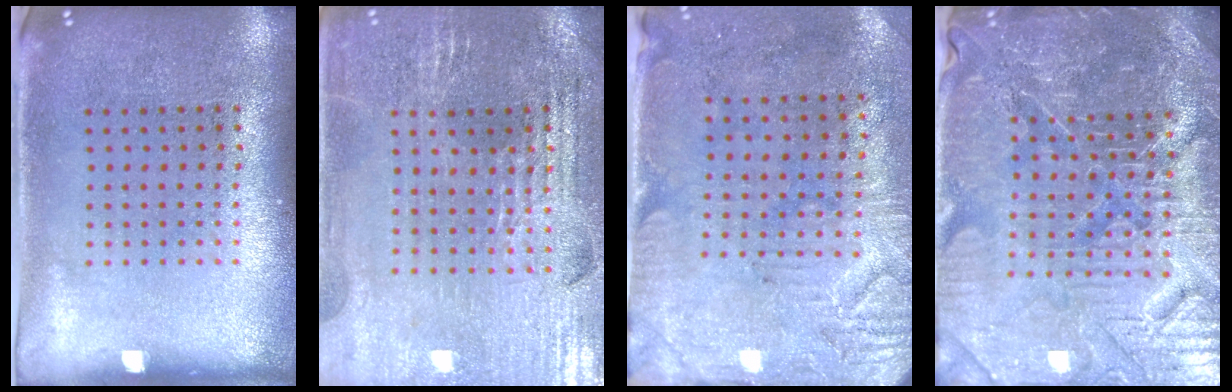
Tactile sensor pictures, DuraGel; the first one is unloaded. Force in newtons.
{"total": 2.7, "press": 2.7, "slide": 0.5}
{"total": 3.1, "press": 2.5, "slide": 1.7}
{"total": 5.5, "press": 5.2, "slide": 1.9}